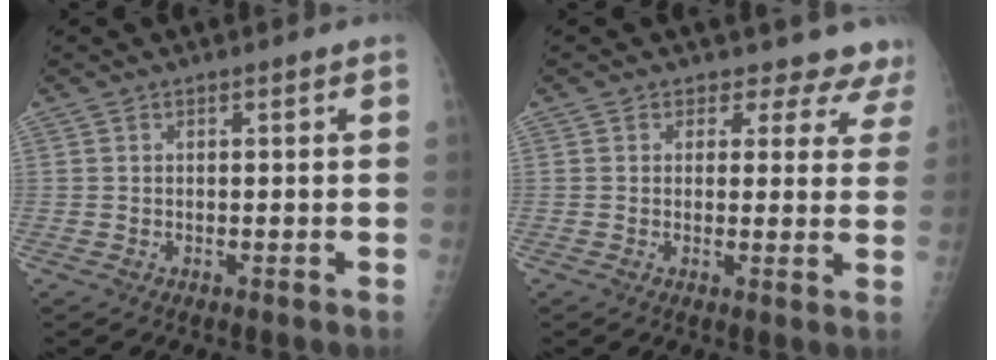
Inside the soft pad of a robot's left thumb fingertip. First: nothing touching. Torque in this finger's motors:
{"motor_torque": [0.36, 0.44, -0.25, -0.21, 0.00]}